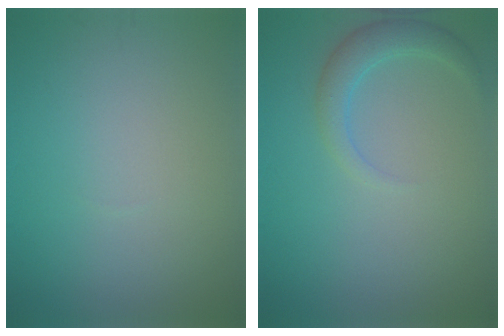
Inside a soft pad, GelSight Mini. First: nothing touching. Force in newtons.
{"total": 2.4, "press": 2.4, "slide": 0.2}